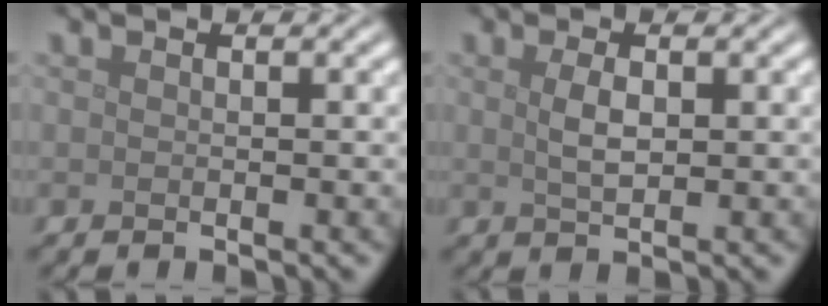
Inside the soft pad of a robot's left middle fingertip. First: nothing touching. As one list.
[{"total": 2.1, "force": [0.4, 0.9, 1.8], "torque": [-0.044, -0.001, 0.011]}]